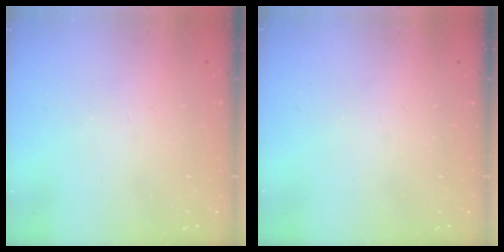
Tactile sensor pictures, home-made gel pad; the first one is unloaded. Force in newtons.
{"total": 0.0}